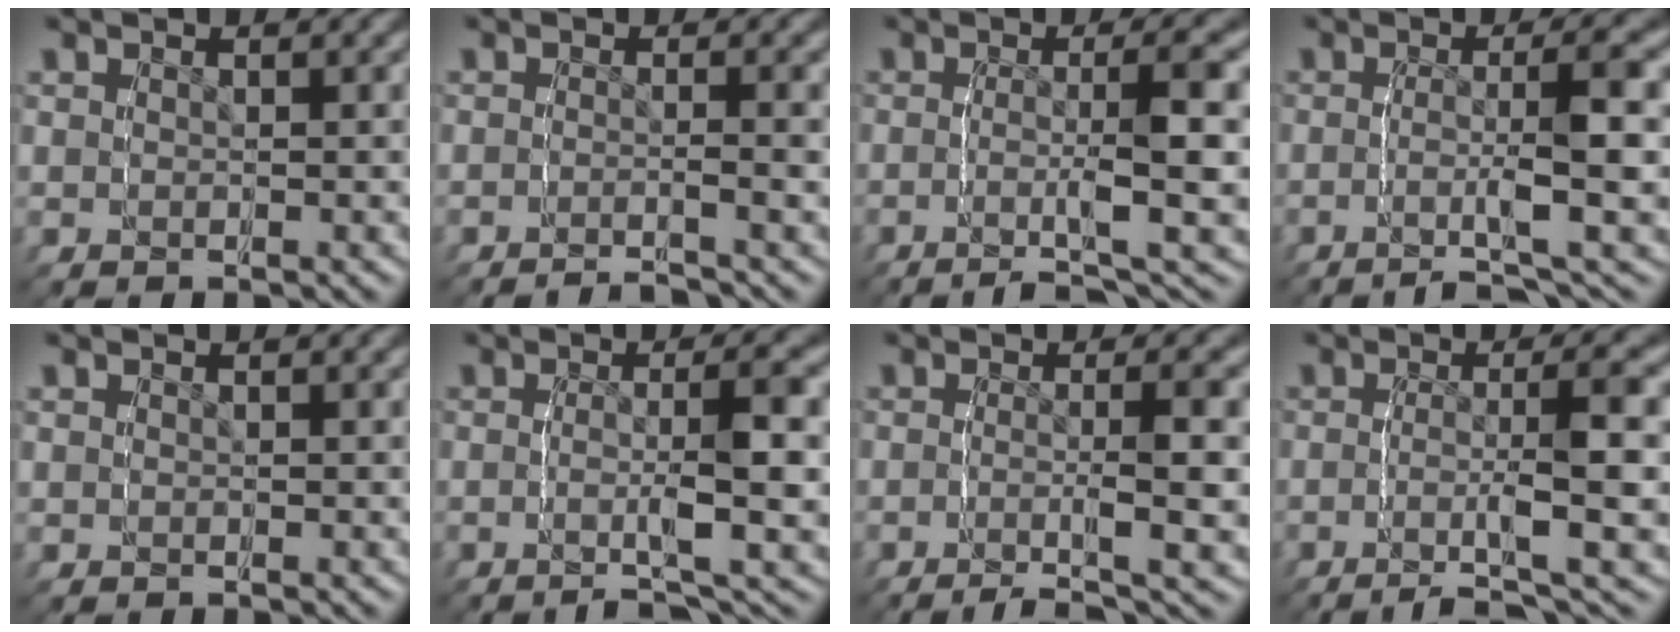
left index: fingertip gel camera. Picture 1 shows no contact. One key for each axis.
{"total": 3.8, "fx": -3.6, "fy": 0.1, "fz": 1.1, "tx": -0.024, "ty": -0.007, "tz": -0.062}
{"total": 6.0, "fx": -2.7, "fy": 0.4, "fz": 5.3, "tx": -0.083, "ty": -0.008, "tz": -0.045}
{"total": 5.7, "fx": -2.8, "fy": 0.2, "fz": 5.0, "tx": -0.079, "ty": -0.007, "tz": -0.048}
{"total": 0.0}
{"total": 4.9, "fx": -1.9, "fy": 0.2, "fz": 4.5, "tx": -0.073, "ty": -0.008, "tz": -0.036}
{"total": 6.0, "fx": -3.8, "fy": 0.6, "fz": 4.6, "tx": -0.066, "ty": -0.015, "tz": -0.056}
{"total": 6.4, "fx": -3.4, "fy": 0.5, "fz": 5.4, "tx": -0.084, "ty": -0.009, "tz": -0.054}